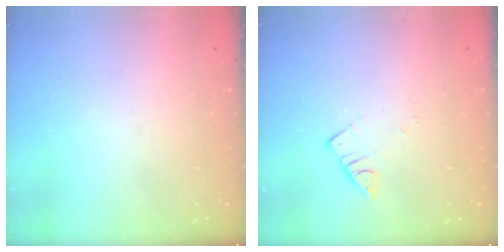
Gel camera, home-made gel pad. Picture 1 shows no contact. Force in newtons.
{"total": 2.5, "press": 2.5, "slide": 0.3}